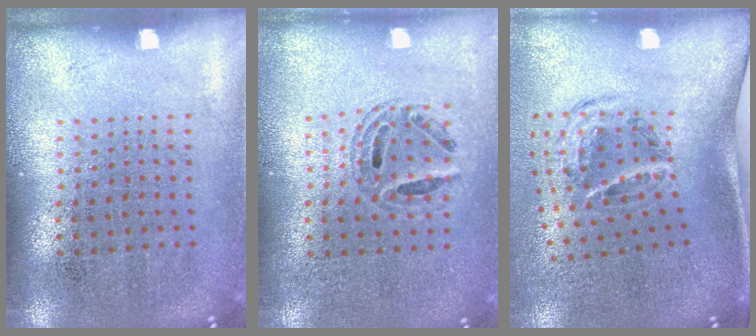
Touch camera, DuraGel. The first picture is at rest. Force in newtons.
{"total": 0.8, "press": 0.8, "slide": 0.2}
{"total": 1.9, "press": 1.2, "slide": 1.4}